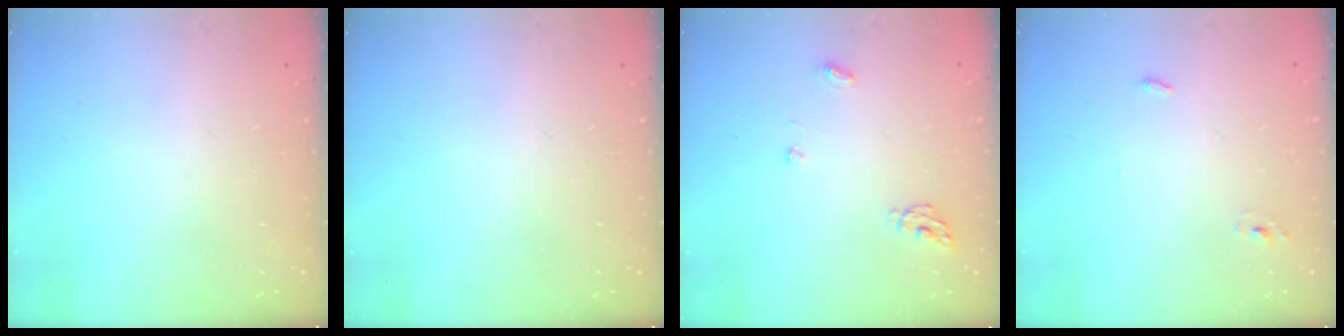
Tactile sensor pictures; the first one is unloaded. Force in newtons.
{"total": 0.0}
{"total": 5.2, "press": 5.2, "slide": 0.3}
{"total": 2.7, "press": 2.6, "slide": 0.9}